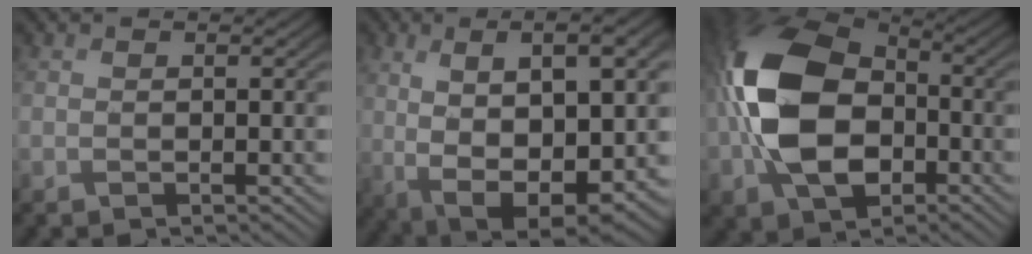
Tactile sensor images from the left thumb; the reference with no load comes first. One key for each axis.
{"total": 14.9, "fx": 1.4, "fy": 6.7, "fz": 13.2, "tx": -0.227, "ty": -0.017, "tz": 0.050}
{"total": 16.0, "fx": -2.3, "fy": 10.9, "fz": 11.5, "tx": -0.271, "ty": -0.011, "tz": -0.058}